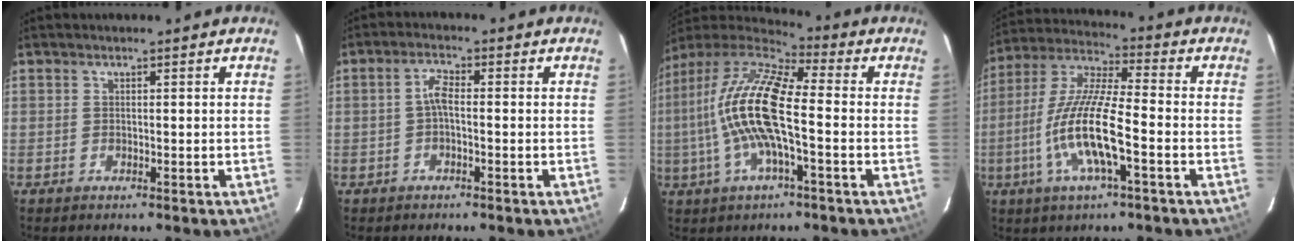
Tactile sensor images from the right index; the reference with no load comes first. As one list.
[{"total": 2.6, "force": [-0.6, 0.8, 2.4], "torque": [-0.051, 0.010, -0.013]}, {"total": 16.5, "force": [-1.5, 3.7, 16.0], "torque": [-0.305, 0.002, -0.039]}, {"total": 13.9, "force": [-4.3, 2.1, 13.1], "torque": [-0.268, -0.005, -0.087]}]